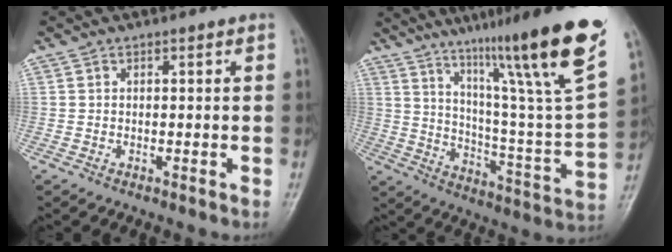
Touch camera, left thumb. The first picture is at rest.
{"total": 27.6, "force": [17.7, 2.1, 21.1], "torque": [-0.300, -0.078, 0.279]}